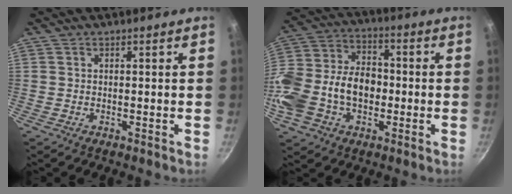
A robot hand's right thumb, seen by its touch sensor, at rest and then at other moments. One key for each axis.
{"total": 19.9, "fx": -3.4, "fy": 14.1, "fz": 13.7, "tx": -0.255, "ty": 0.051, "tz": -0.066}